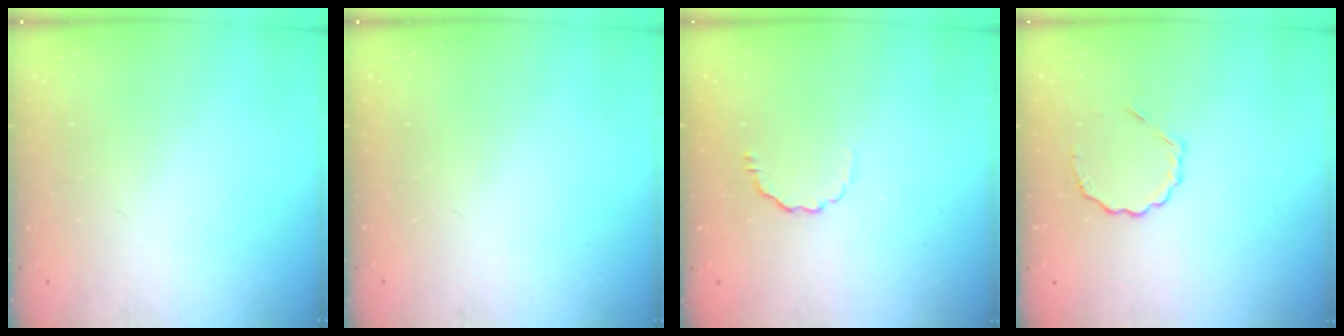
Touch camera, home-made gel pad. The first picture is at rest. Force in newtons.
{"total": 0.0}
{"total": 4.2, "press": 3.9, "slide": 1.6}
{"total": 3.8, "press": 3.6, "slide": 1.1}